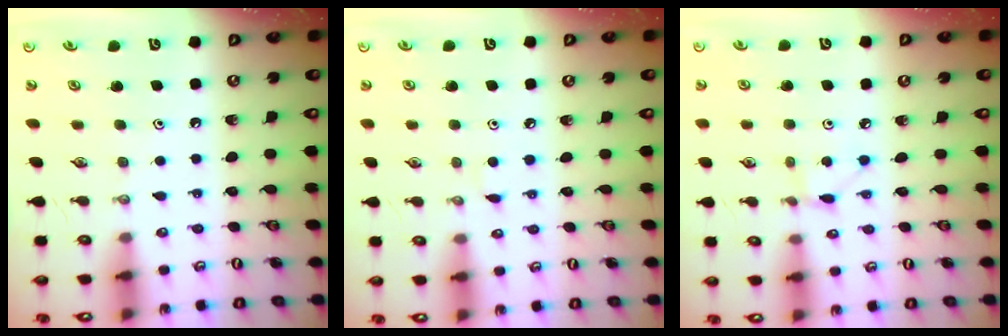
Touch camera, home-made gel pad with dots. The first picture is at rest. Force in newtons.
{"total": 2.1, "press": 2.1, "slide": 0.3}
{"total": 2.7, "press": 2.7, "slide": 0.3}